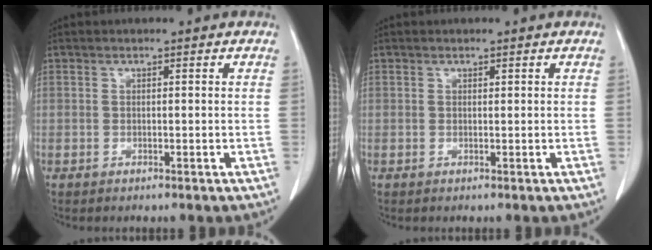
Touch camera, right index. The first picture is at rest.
{"total": 0.0}